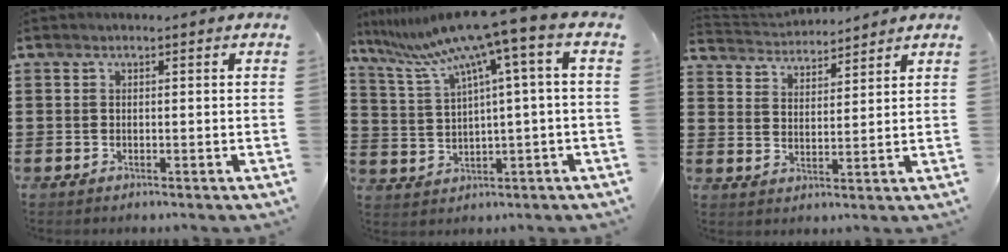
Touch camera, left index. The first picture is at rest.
{"total": 8.5, "force": [5.1, -0.4, 6.7], "torque": [-0.156, -0.040, 0.079]}
{"total": 3.4, "force": [3.3, 0.5, -0.2], "torque": [-0.013, -0.015, 0.059]}